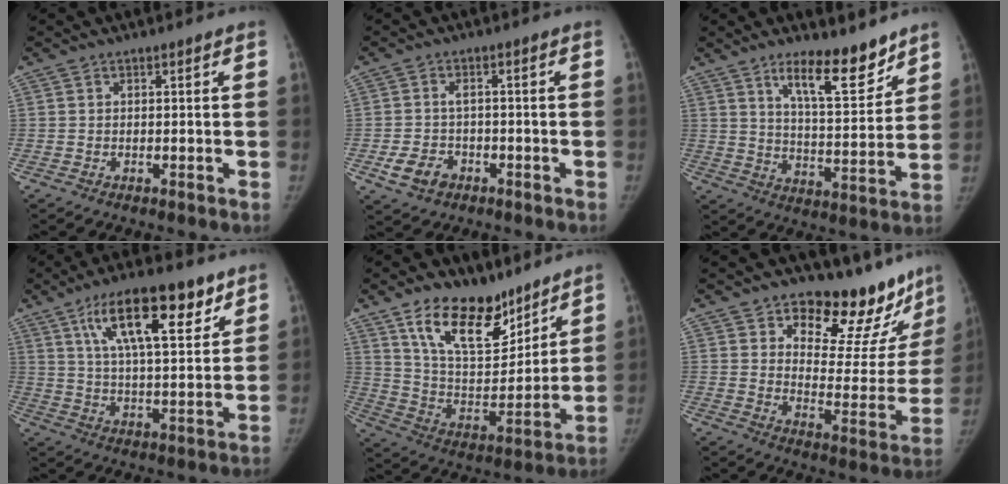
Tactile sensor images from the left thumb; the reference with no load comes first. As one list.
[{"total": 5.2, "force": [-2.4, 3.8, 2.6], "torque": [-0.044, 0.014, -0.035]}, {"total": 12.3, "force": [8.8, 3.5, 7.8], "torque": [-0.096, -0.072, 0.151]}, {"total": 17.7, "force": [9.5, 6.1, 13.5], "torque": [-0.194, -0.029, 0.162]}, {"total": 18.2, "force": [12.3, 9.0, 9.9], "torque": [-0.117, -0.075, 0.223]}, {"total": 20.6, "force": [16.0, 9.3, 9.2], "torque": [-0.056, -0.115, 0.207]}]